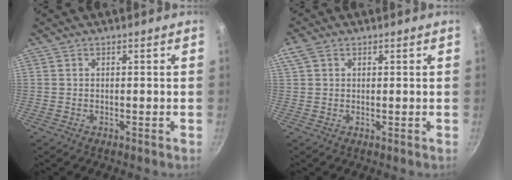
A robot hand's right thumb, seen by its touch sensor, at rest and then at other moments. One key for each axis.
{"total": 3.3, "fx": 1.5, "fy": 2.3, "fz": 1.9, "tx": -0.037, "ty": 0.008, "tz": 0.029}